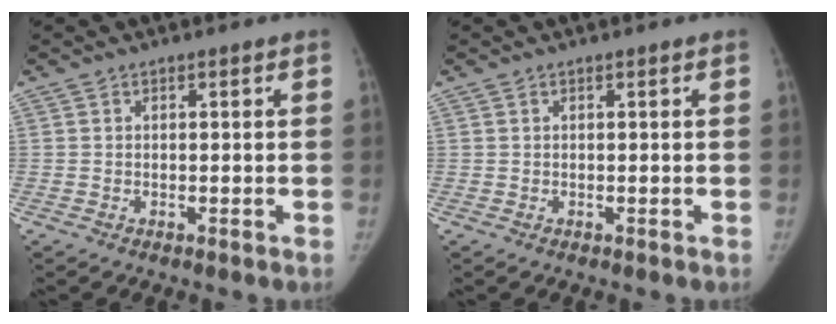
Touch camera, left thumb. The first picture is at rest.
{"total": 0.0}